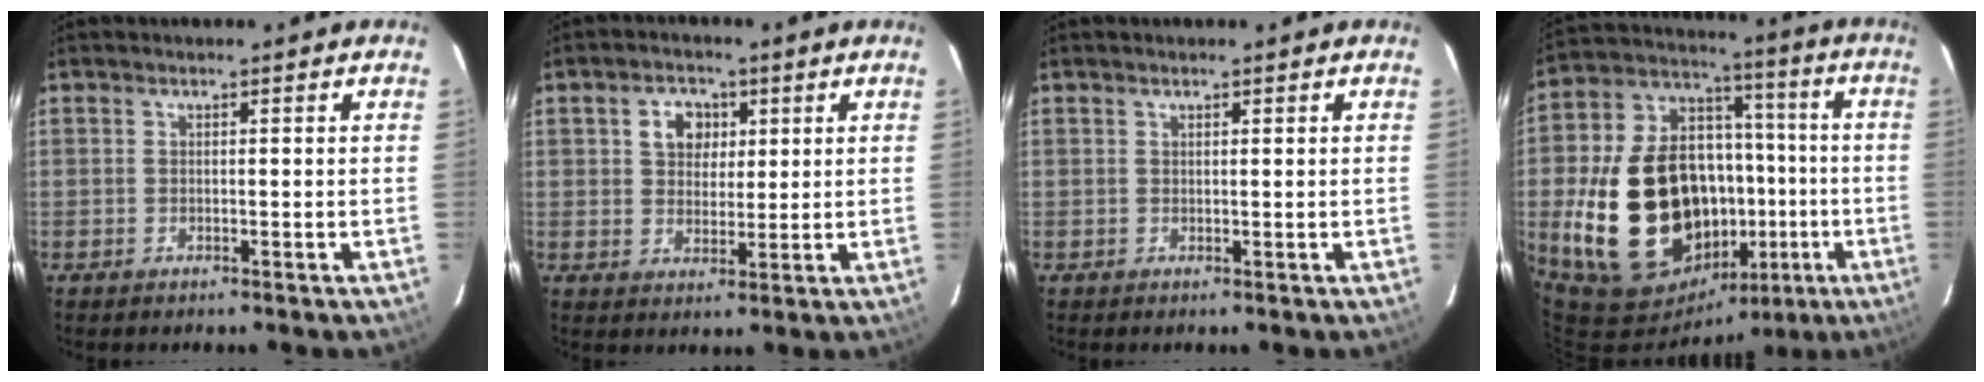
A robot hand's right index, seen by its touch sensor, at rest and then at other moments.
{"total": 5.8, "force": [2.0, 4.7, 2.8], "torque": [-0.045, 0.016, 0.038]}
{"total": 0.7, "force": [0.6, 0.1, 0.3], "torque": [-0.007, 0.001, 0.011]}
{"total": 28.9, "force": [-6.8, 19.1, 20.6], "torque": [-0.394, 0.031, -0.080]}